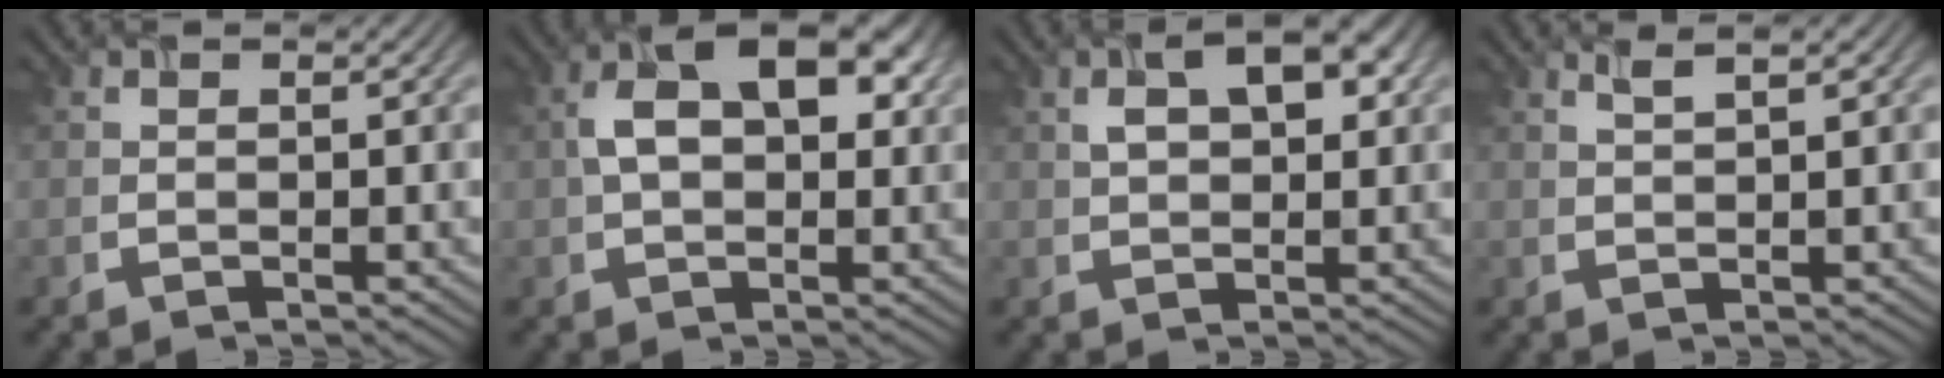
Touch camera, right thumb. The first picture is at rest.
{"total": 9.4, "force": [1.8, 5.6, 7.3], "torque": [-0.125, 0.012, 0.025]}
{"total": 6.2, "force": [1.9, 3.4, 4.9], "torque": [-0.079, 0.007, 0.031]}
{"total": 1.4, "force": [0.8, 0.2, 1.2], "torque": [-0.018, 0.009, 0.018]}